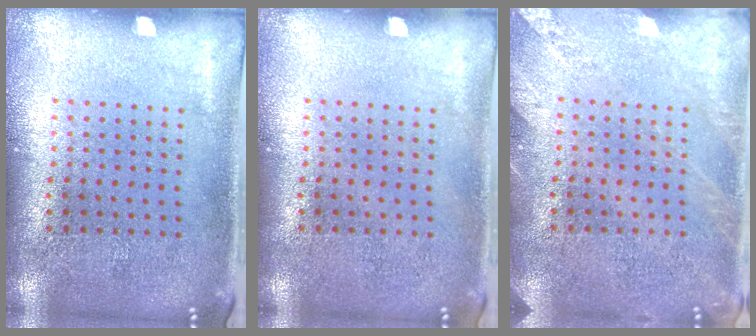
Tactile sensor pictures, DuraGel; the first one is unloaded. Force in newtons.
{"total": 0.0}
{"total": 2.1, "press": 2.1, "slide": 0.2}